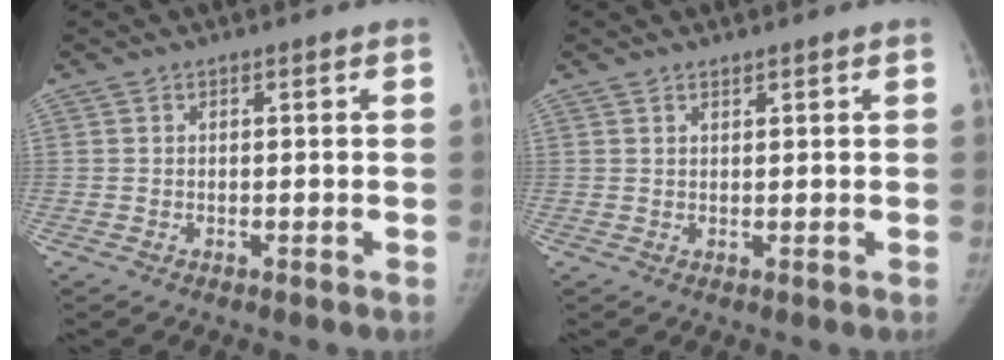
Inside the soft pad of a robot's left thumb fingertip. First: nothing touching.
{"total": 0.9, "force": [0.8, 0.3, 0.3], "torque": [-0.003, -0.006, 0.014]}